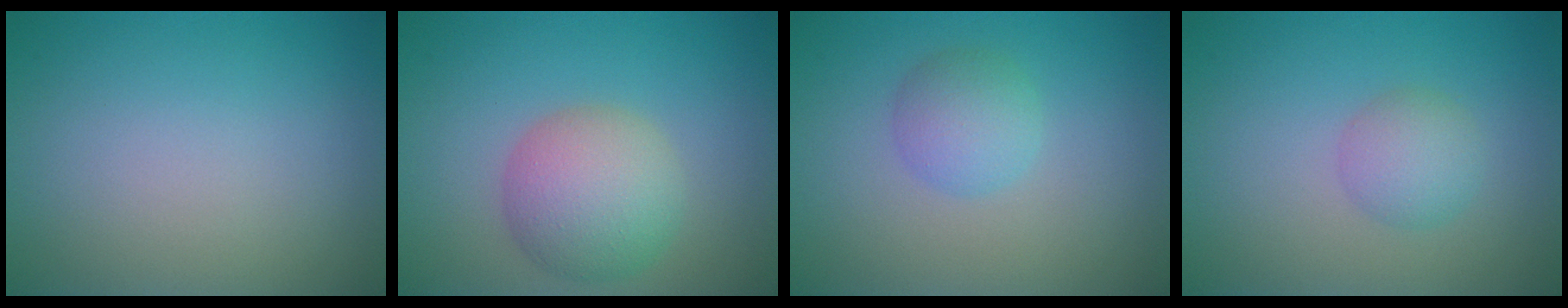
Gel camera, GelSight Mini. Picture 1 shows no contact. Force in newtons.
{"total": 5.4, "press": 5.4, "slide": 0.2}
{"total": 2.6, "press": 2.6, "slide": 0.1}
{"total": 2.2, "press": 2.2, "slide": 0.1}